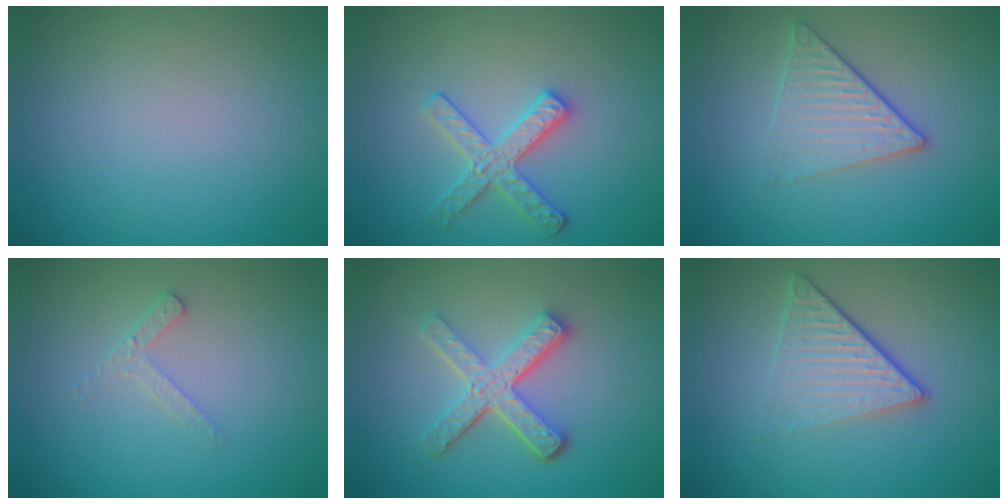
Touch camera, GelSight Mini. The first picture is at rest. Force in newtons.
{"total": 2.9, "press": 2.8, "slide": 0.6}
{"total": 3.4, "press": 2.8, "slide": 1.9}
{"total": 1.6, "press": 1.5, "slide": 0.4}
{"total": 4.7, "press": 3.5, "slide": 3.2}
{"total": 4.9, "press": 3.0, "slide": 3.9}